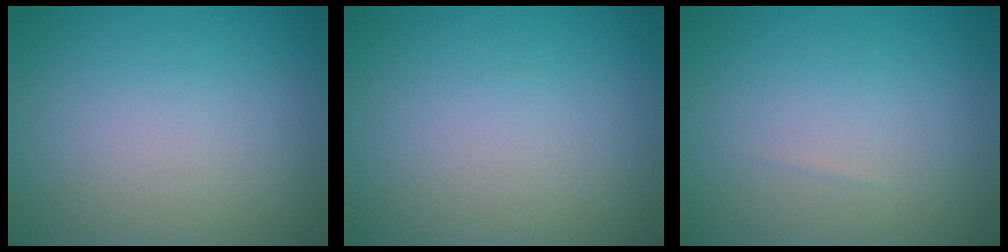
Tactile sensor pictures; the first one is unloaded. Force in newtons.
{"total": 0.0}
{"total": 0.0}